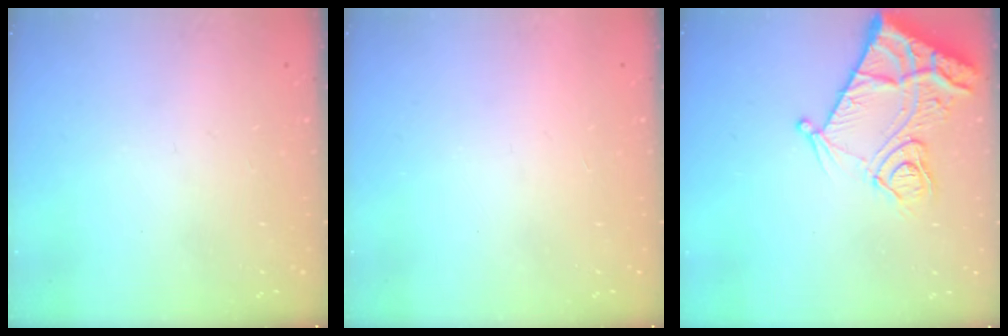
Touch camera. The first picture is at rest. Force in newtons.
{"total": 1.6, "press": 1.5, "slide": 0.1}
{"total": 13.7, "press": 13.7, "slide": 1.4}